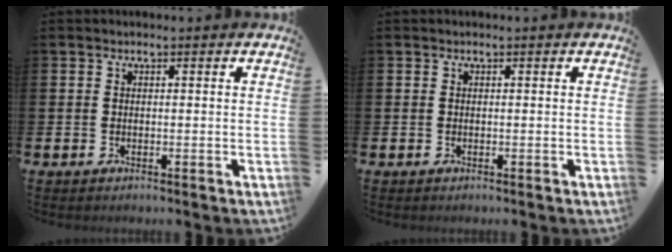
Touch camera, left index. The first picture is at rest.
{"total": 0.0}